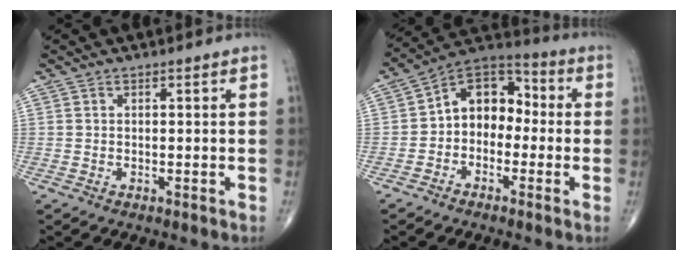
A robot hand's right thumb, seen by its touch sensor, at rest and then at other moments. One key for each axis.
{"total": 10.6, "fx": -1.1, "fy": 7.9, "fz": 6.9, "tx": -0.071, "ty": 0.046, "tz": -0.039}